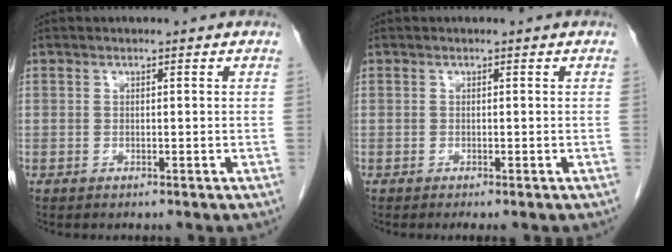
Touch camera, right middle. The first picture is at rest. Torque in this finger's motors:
{"motor_torque": [0.29, -0.08, 0.00, 0.00]}